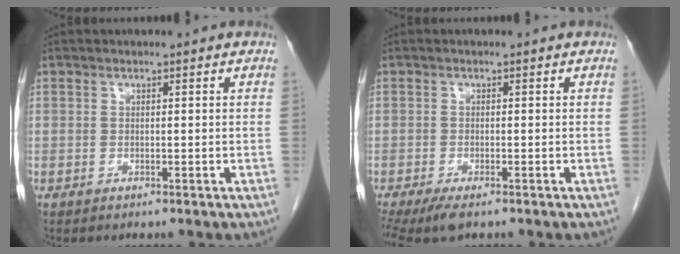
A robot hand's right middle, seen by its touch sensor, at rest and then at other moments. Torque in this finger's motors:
{"motor_torque": [0.82, -0.35, 0.16, 0.06]}